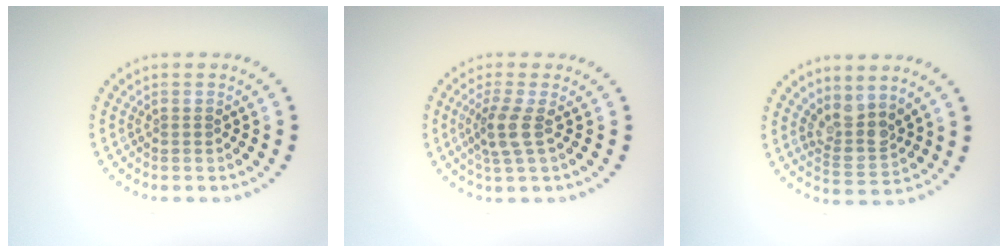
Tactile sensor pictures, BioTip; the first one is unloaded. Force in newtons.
{"total": 2.6, "press": 2.0, "slide": 1.7}
{"total": 3.0, "press": 2.2, "slide": 2.0}